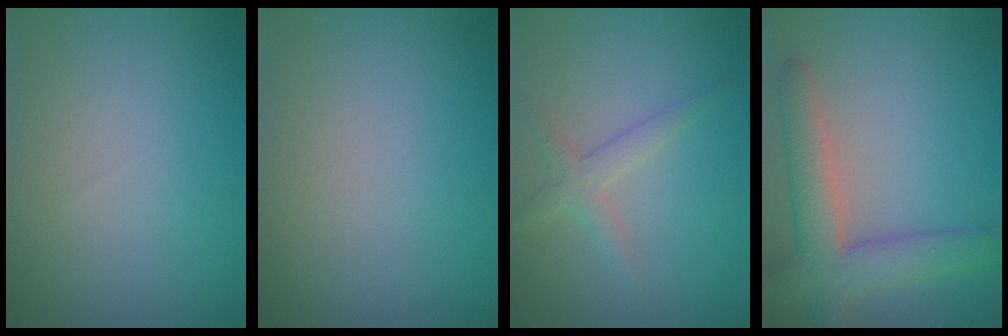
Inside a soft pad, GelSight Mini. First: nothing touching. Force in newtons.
{"total": 0.0}
{"total": 1.8, "press": 1.8, "slide": 0.1}
{"total": 5.6, "press": 5.6, "slide": 0.4}